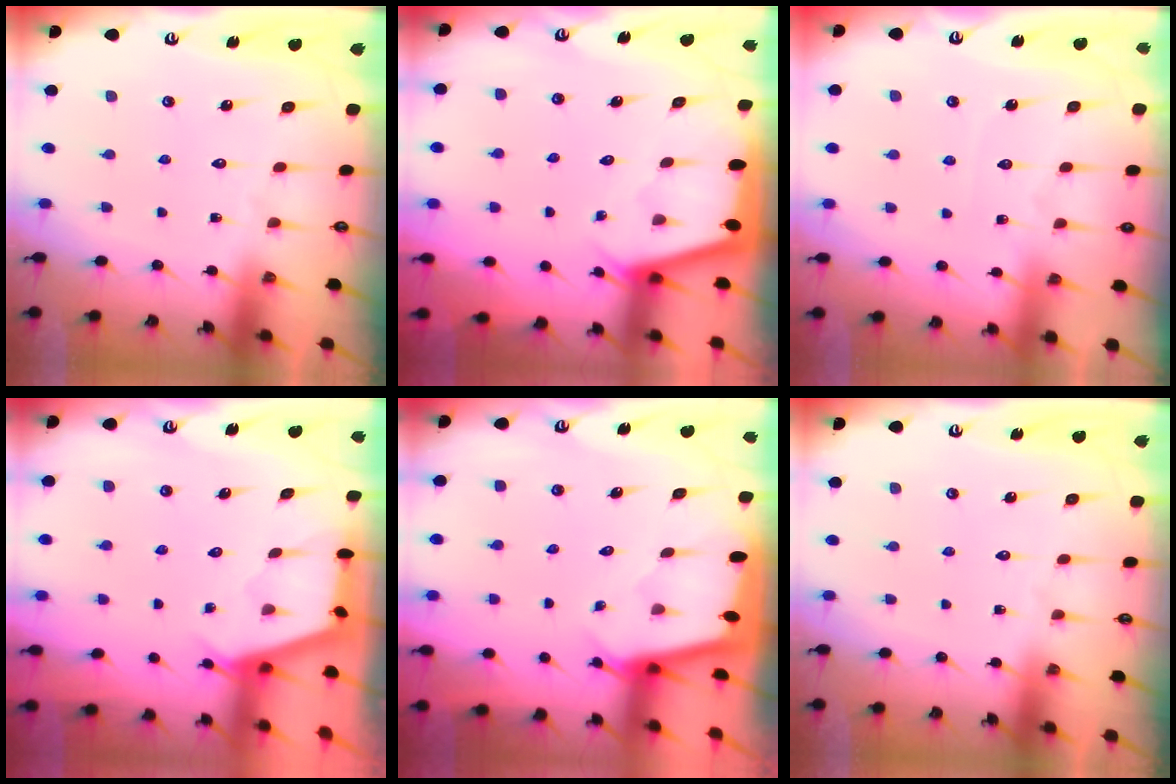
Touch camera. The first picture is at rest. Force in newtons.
{"total": 2.7, "press": 2.7, "slide": 0.2}
{"total": 3.4, "press": 3.4, "slide": 0.5}
{"total": 2.9, "press": 2.9, "slide": 0.3}
{"total": 2.1, "press": 2.1, "slide": 0.1}
{"total": 0.0}